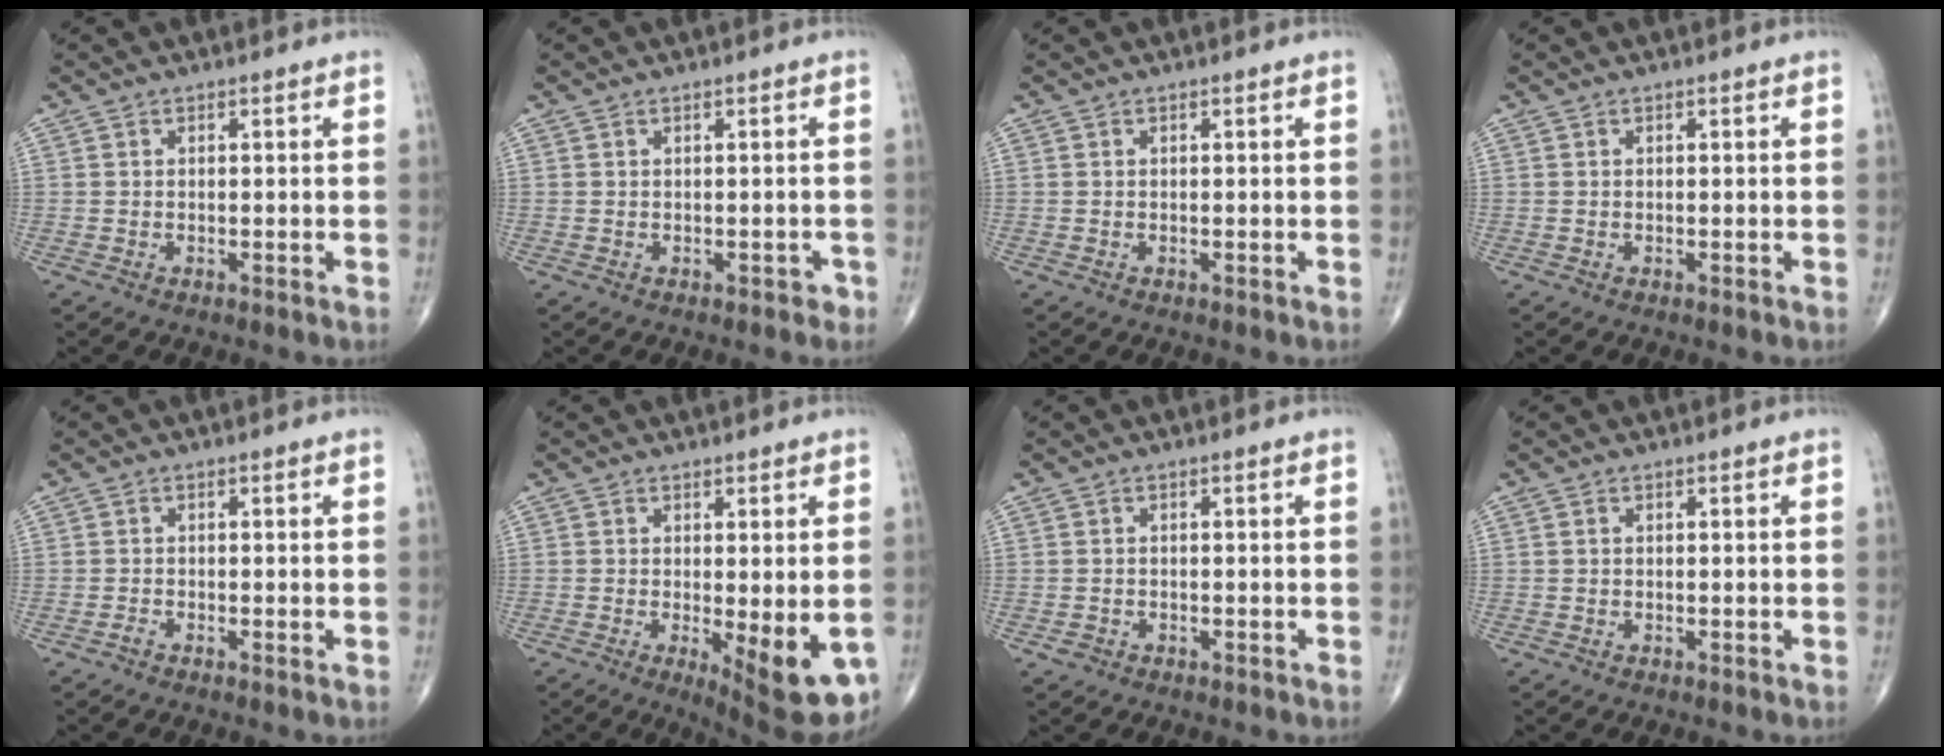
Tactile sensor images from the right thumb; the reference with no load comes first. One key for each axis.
{"total": 1.1, "fx": -0.4, "fy": 0.8, "fz": 0.7, "tx": -0.004, "ty": 0.003, "tz": -0.003}
{"total": 0.0}
{"total": 0.0}
{"total": 0.7, "fx": -0.4, "fy": 0.2, "fz": 0.6, "tx": -0.014, "ty": -0.002, "tz": -0.011}
{"total": 11.5, "fx": -2.8, "fy": 3.7, "fz": 10.5, "tx": -0.130, "ty": -0.024, "tz": -0.027}
{"total": 1.1, "fx": -0.5, "fy": 1.0, "fz": 0.3, "tx": -0.005, "ty": 0.006, "tz": -0.008}
{"total": 0.0}